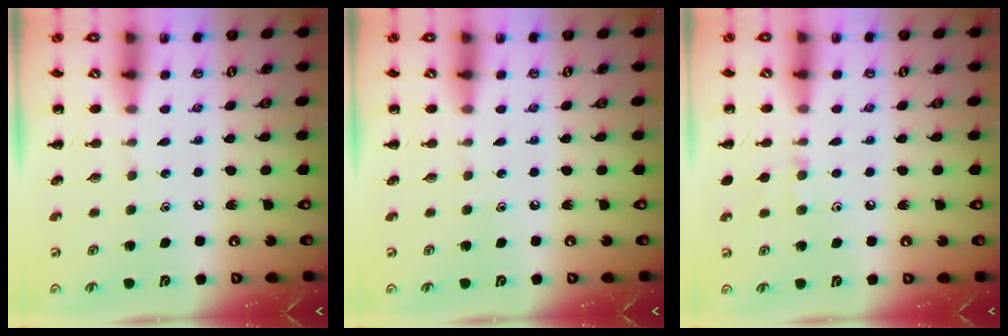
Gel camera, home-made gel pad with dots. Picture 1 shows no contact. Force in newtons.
{"total": 0.0}
{"total": 6.5, "press": 6.2, "slide": 1.8}